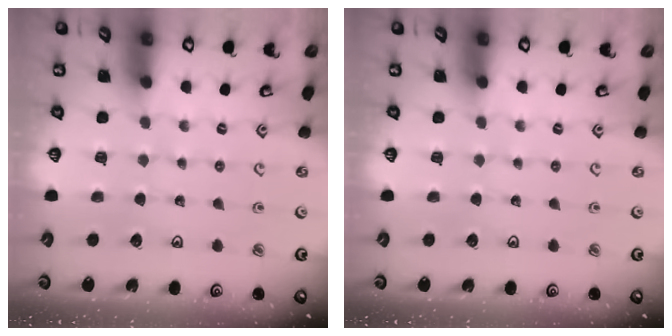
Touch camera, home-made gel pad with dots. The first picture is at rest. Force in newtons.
{"total": 0.0}